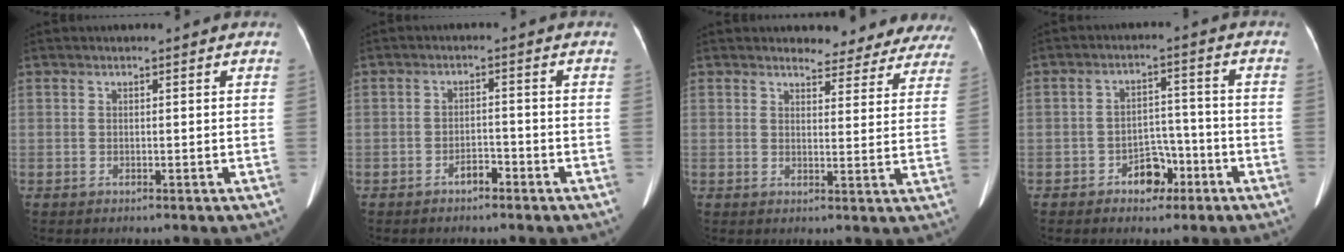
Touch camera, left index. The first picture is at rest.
{"total": 2.3, "force": [-1.7, 1.1, 1.0], "torque": [-0.014, 0.005, -0.028]}
{"total": 11.3, "force": [10.7, 3.5, 0.8], "torque": [0.028, -0.024, 0.094]}
{"total": 4.9, "force": [-2.9, 3.1, 2.5], "torque": [-0.036, 0.018, -0.045]}